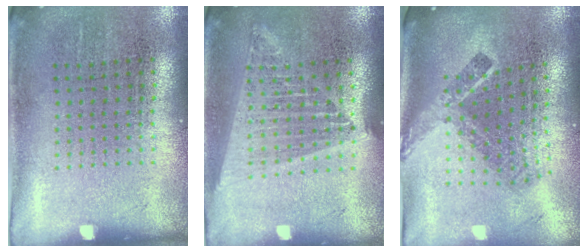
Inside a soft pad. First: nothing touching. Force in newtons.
{"total": 1.8, "press": 1.6, "slide": 0.8}
{"total": 2.3, "press": 1.5, "slide": 1.7}